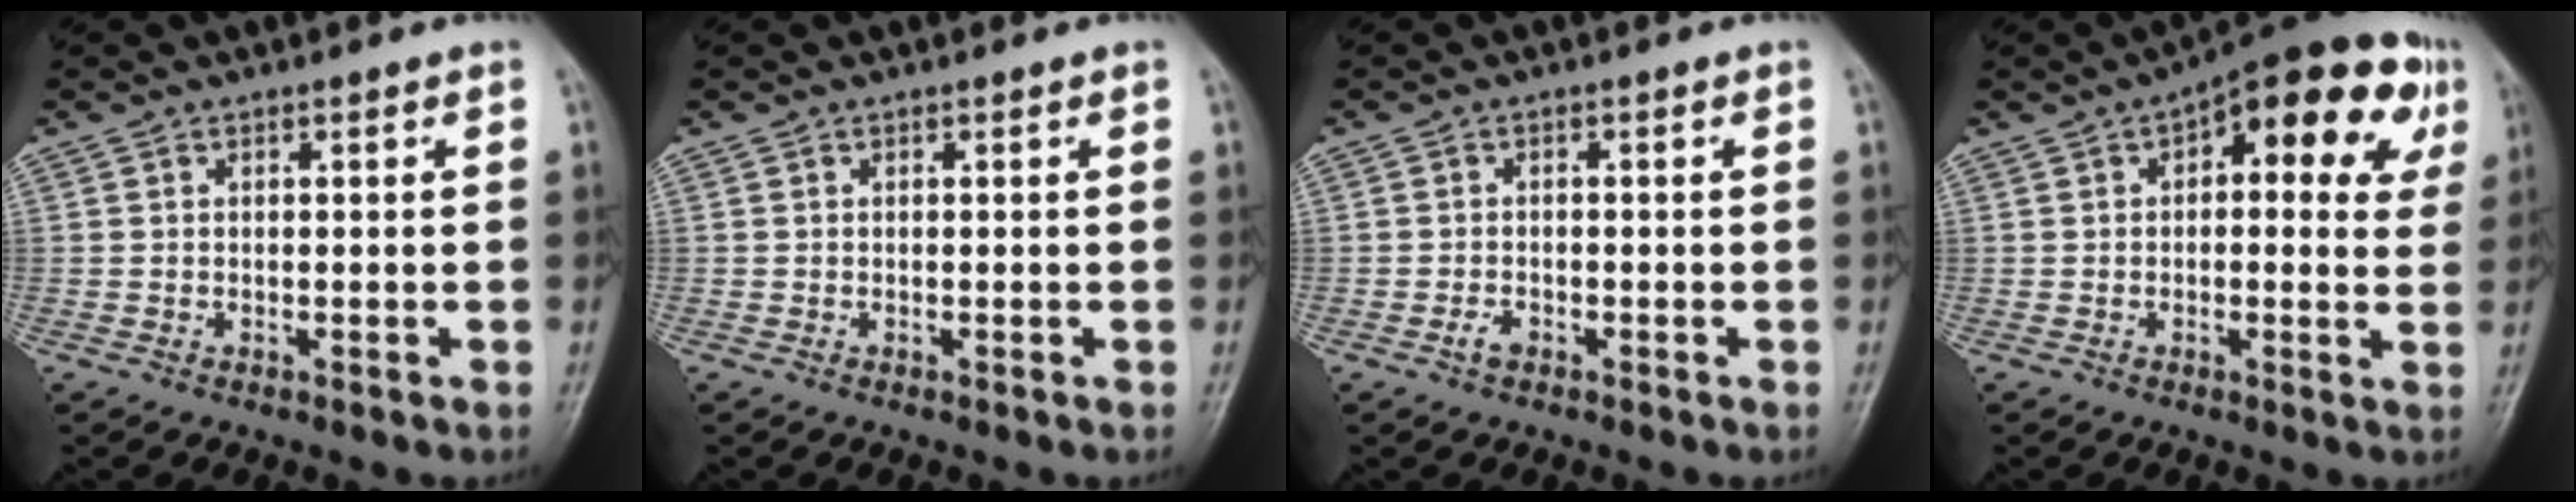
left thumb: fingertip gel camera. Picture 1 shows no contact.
{"total": 0.0}
{"total": 1.6, "force": [-0.9, 0.9, 0.9], "torque": [-0.020, 0.005, -0.019]}
{"total": 17.2, "force": [6.4, 8.0, 13.8], "torque": [-0.130, 0.016, 0.070]}